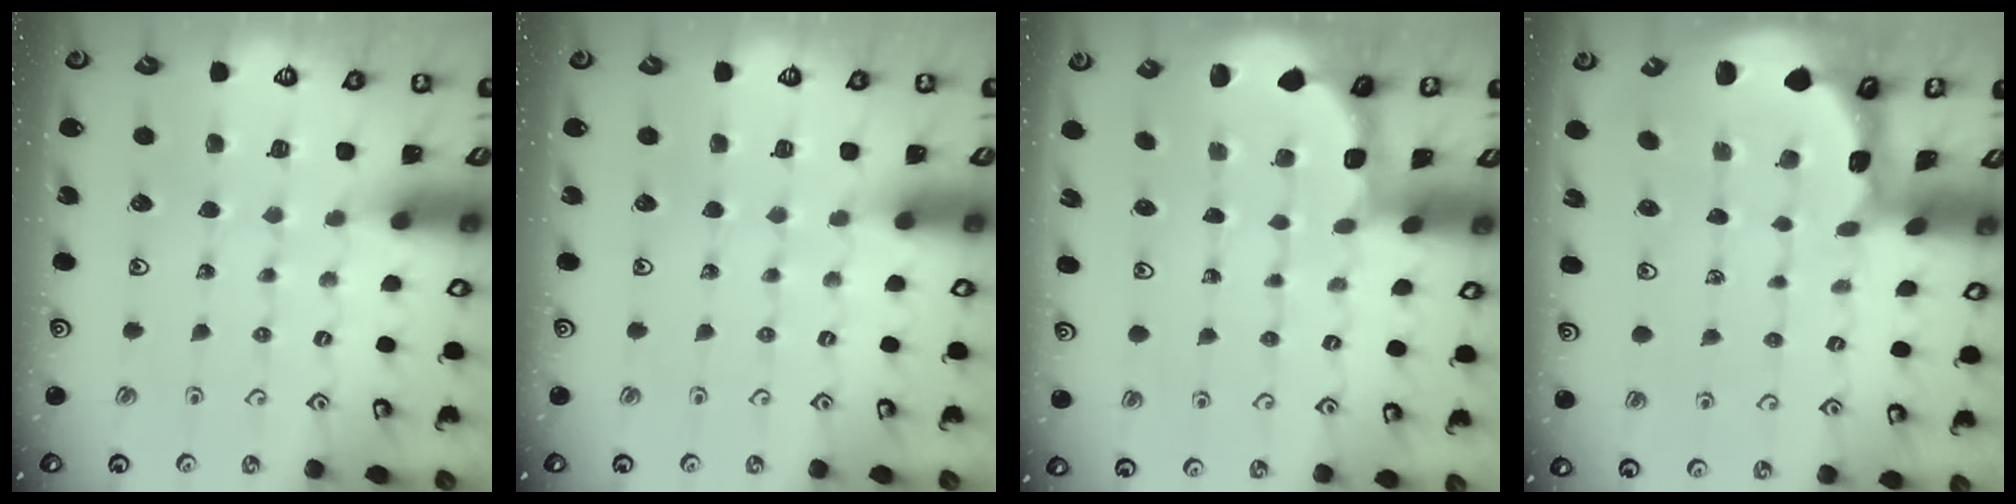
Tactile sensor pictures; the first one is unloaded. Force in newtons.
{"total": 0.0}
{"total": 1.8, "press": 1.7, "slide": 0.7}
{"total": 1.3, "press": 1.3, "slide": 0.2}